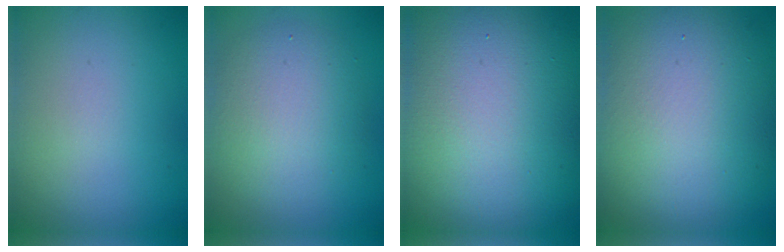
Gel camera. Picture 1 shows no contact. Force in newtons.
{"total": 4.9, "press": 4.9, "slide": 0.4}
{"total": 20.6, "press": 20.6, "slide": 1.1}
{"total": 13.9, "press": 13.8, "slide": 0.9}